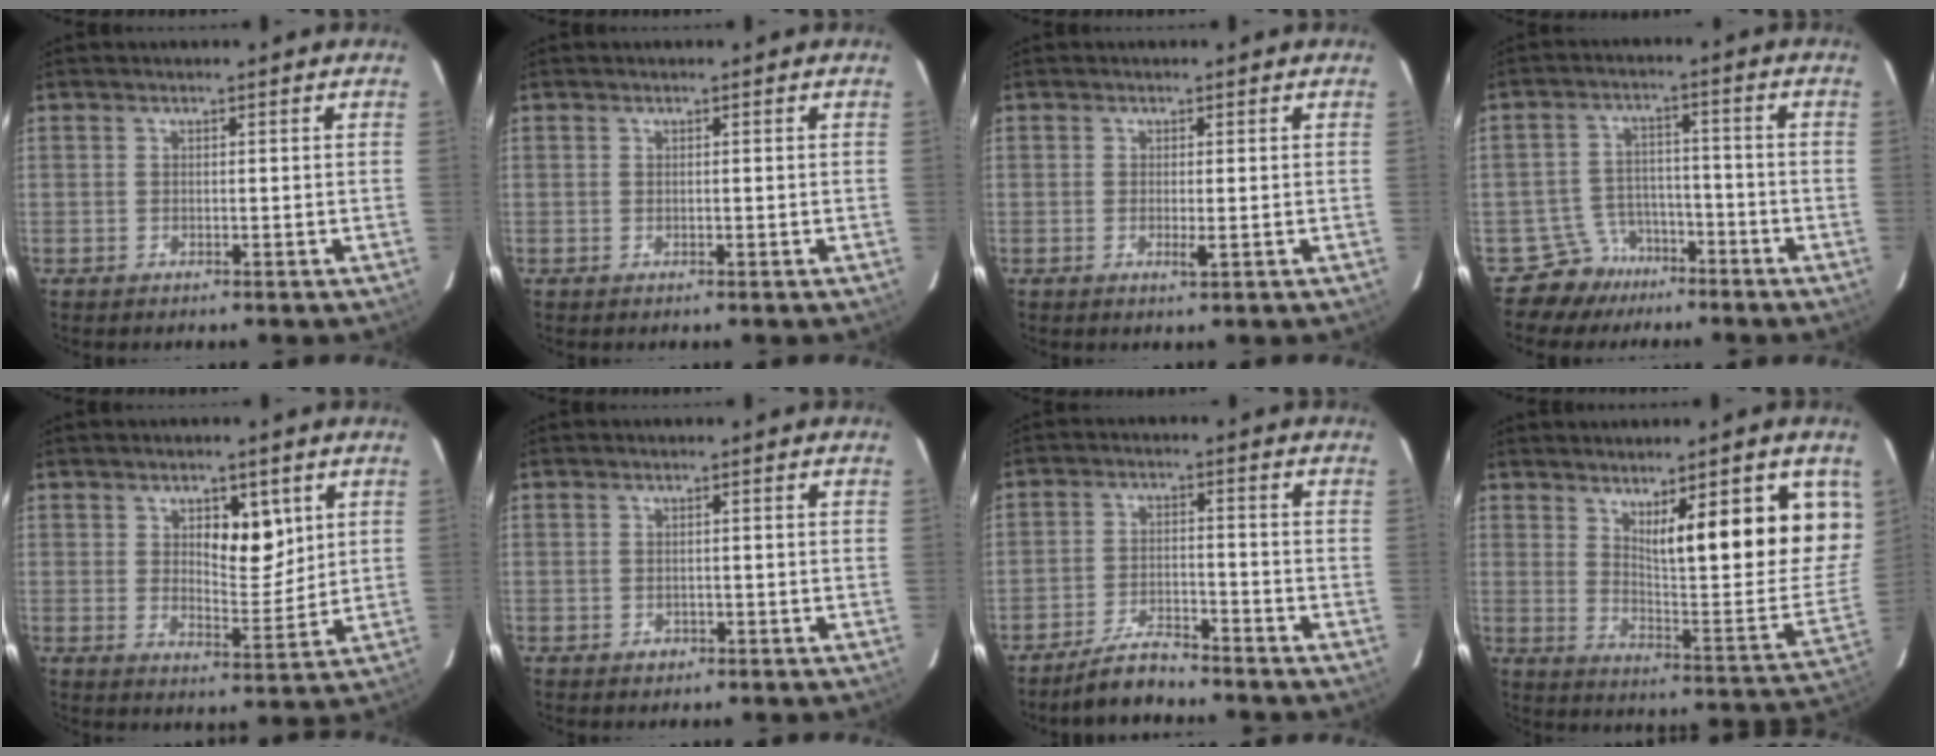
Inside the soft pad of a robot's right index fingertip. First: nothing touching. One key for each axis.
{"total": 0.0}
{"total": 1.1, "fx": -0.2, "fy": 0.0, "fz": 1.1, "tx": -0.019, "ty": -0.003, "tz": -0.001}
{"total": 6.1, "fx": -4.4, "fy": 4.3, "fz": -0.6, "tx": 0.012, "ty": 0.019, "tz": -0.073}
{"total": 6.9, "fx": 2.8, "fy": 3.1, "fz": 5.5, "tx": -0.081, "ty": -0.003, "tz": 0.048}
{"total": 1.1, "fx": -0.6, "fy": 0.9, "fz": 0.2, "tx": -0.002, "ty": 0.003, "tz": -0.006}
{"total": 5.2, "fx": -4.9, "fy": 1.0, "fz": 1.5, "tx": -0.029, "ty": -0.010, "tz": -0.089}
{"total": 19.1, "fx": 8.2, "fy": 2.8, "fz": 17.0, "tx": -0.208, "ty": -0.024, "tz": 0.124}